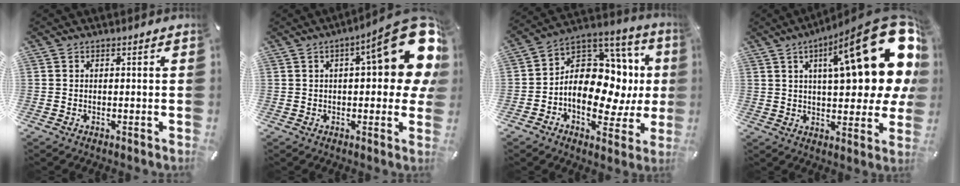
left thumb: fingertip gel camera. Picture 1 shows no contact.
{"total": 21.4, "force": [7.3, 7.5, 18.8], "torque": [-0.234, -0.047, 0.114]}
{"total": 17.0, "force": [-0.7, 12.2, 11.8], "torque": [-0.186, -0.022, -0.010]}
{"total": 29.4, "force": [11.3, 9.7, 25.3], "torque": [-0.361, -0.065, 0.182]}